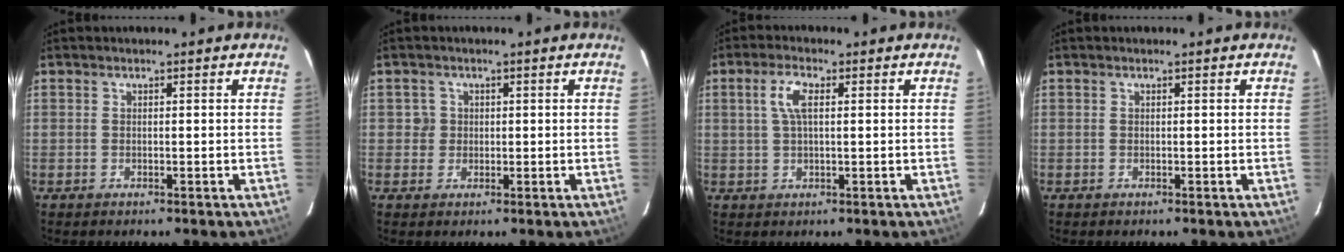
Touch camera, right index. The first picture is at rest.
{"total": 2.2, "force": [0.1, 2.2, -0.1], "torque": [0.010, 0.013, 0.002]}
{"total": 4.3, "force": [1.1, 1.5, 3.8], "torque": [-0.077, 0.008, 0.022]}
{"total": 0.0}